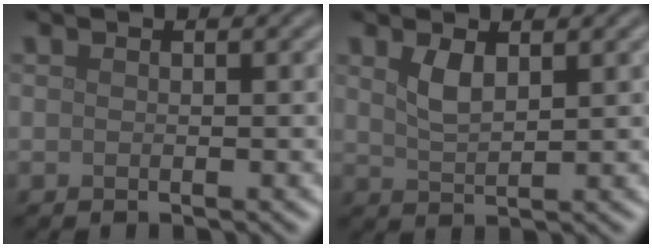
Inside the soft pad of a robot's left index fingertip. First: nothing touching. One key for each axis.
{"total": 2.2, "fx": 1.2, "fy": 0.8, "fz": 1.7, "tx": -0.038, "ty": -0.002, "tz": 0.027}